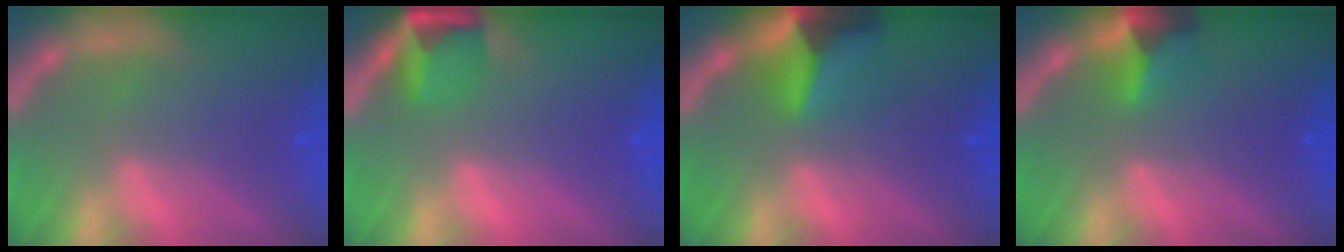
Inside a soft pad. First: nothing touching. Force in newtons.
{"total": 3.9}
{"total": 6.4}
{"total": 3.4}